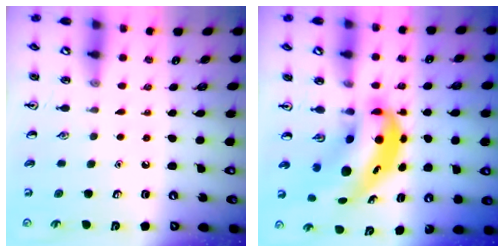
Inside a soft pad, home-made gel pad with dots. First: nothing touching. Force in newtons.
{"total": 9.0, "press": 8.7, "slide": 2.3}